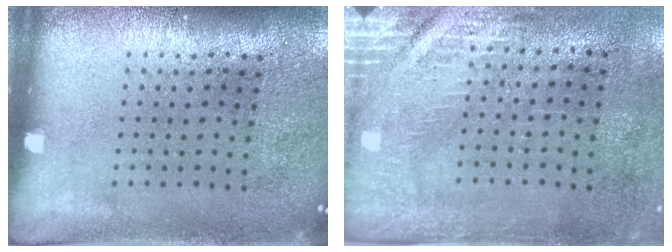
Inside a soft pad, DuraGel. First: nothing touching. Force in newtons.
{"total": 2.9, "press": 2.5, "slide": 1.5}